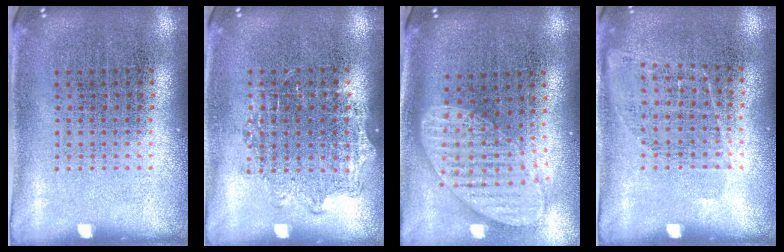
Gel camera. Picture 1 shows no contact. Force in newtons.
{"total": 0.9, "press": 0.8, "slide": 0.4}
{"total": 1.8, "press": 1.5, "slide": 1.1}
{"total": 1.0, "press": 0.8, "slide": 0.6}